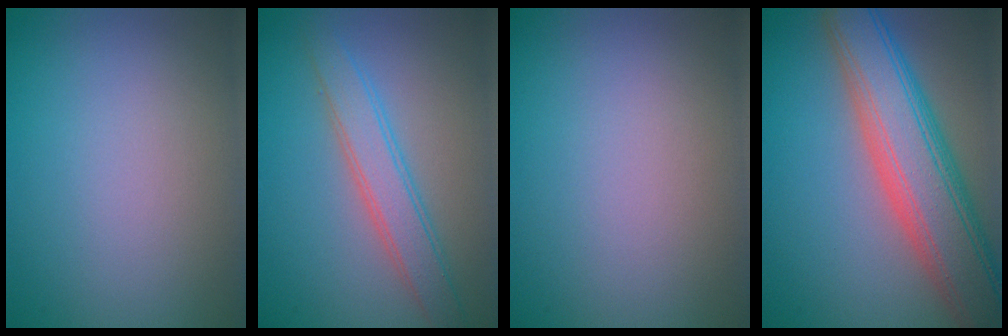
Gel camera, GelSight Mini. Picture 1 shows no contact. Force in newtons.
{"total": 3.4, "press": 3.4, "slide": 0.1}
{"total": 0.0}
{"total": 9.5, "press": 9.5, "slide": 0.7}